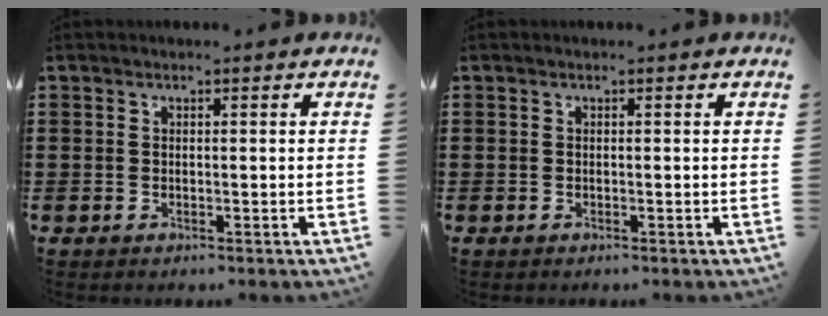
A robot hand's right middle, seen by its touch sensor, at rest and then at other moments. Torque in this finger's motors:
{"motor_torque": [0.01, 0.00, -0.03, 0.02]}